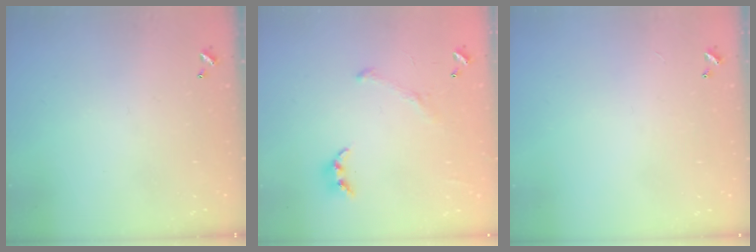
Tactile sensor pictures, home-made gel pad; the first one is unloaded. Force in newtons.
{"total": 2.3, "press": 2.3, "slide": 0.5}
{"total": 2.6, "press": 2.6, "slide": 0.3}